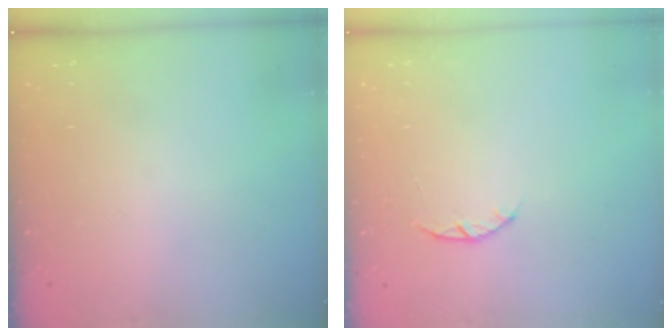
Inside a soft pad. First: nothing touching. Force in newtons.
{"total": 3.0, "press": 3.0, "slide": 0.4}